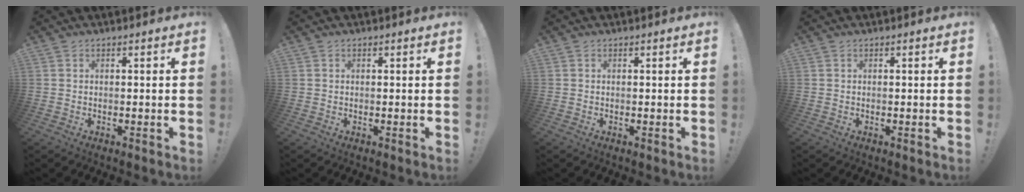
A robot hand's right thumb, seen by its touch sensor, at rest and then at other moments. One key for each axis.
{"total": 0.0}
{"total": 0.0}
{"total": 0.0}